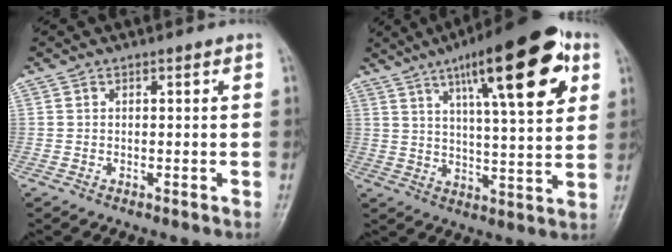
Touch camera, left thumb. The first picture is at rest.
{"total": 21.3, "force": [9.8, 5.6, 18.0], "torque": [-0.239, -0.016, 0.144]}